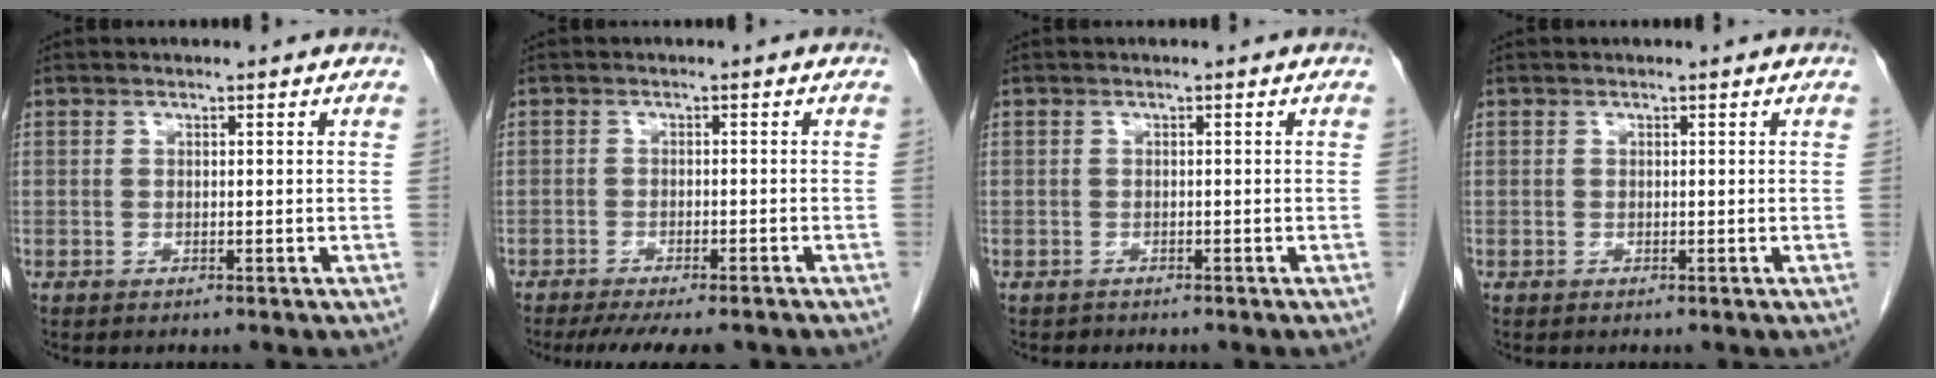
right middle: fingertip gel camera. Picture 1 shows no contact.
{"total": 9.7, "force": [-8.2, 1.3, 5.1], "torque": [-0.064, -0.012, -0.115]}
{"total": 0.6, "force": [-0.5, 0.3, -0.1], "torque": [-0.009, 0.000, -0.011]}
{"total": 0.0}